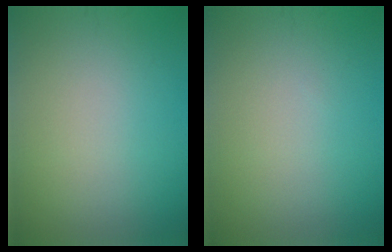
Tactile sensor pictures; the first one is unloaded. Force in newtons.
{"total": 0.0}